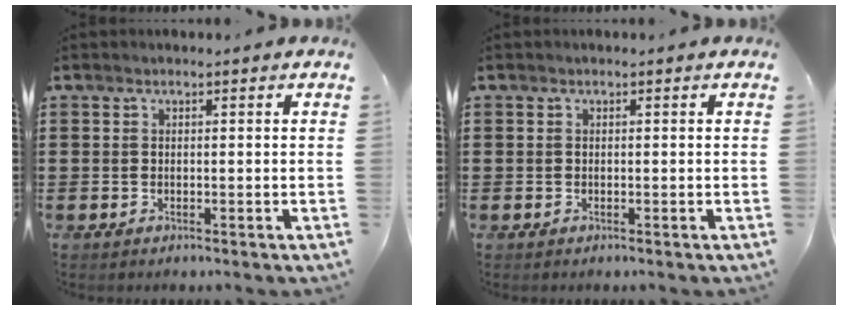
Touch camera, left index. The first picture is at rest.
{"total": 0.0}